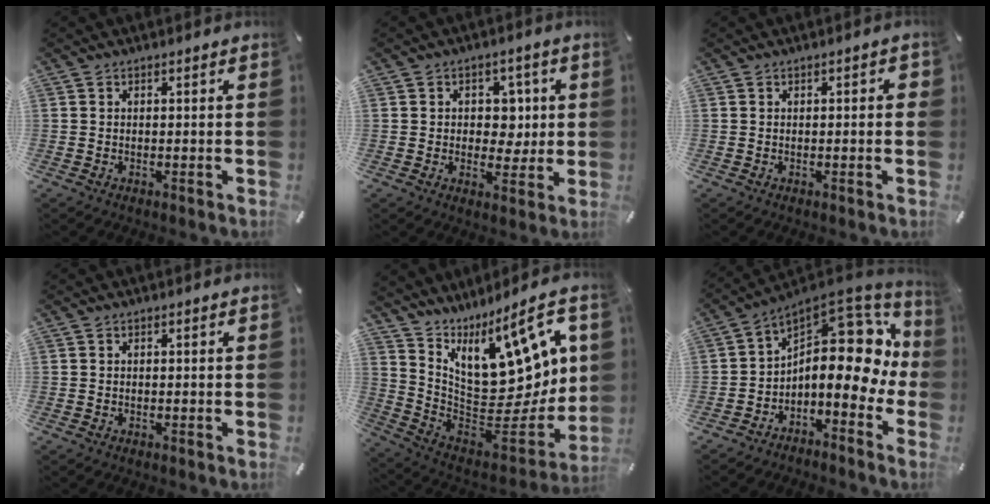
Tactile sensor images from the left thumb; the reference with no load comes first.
{"total": 7.0, "force": [0.7, 5.9, 3.7], "torque": [-0.036, -0.001, 0.007]}
{"total": 1.8, "force": [-0.1, 0.6, 1.7], "torque": [-0.022, 0.001, -0.005]}
{"total": 0.0}
{"total": 17.1, "force": [9.0, 8.4, 11.8], "torque": [-0.166, -0.088, 0.158]}
{"total": 16.8, "force": [2.9, 9.6, 13.4], "torque": [-0.191, -0.051, 0.049]}